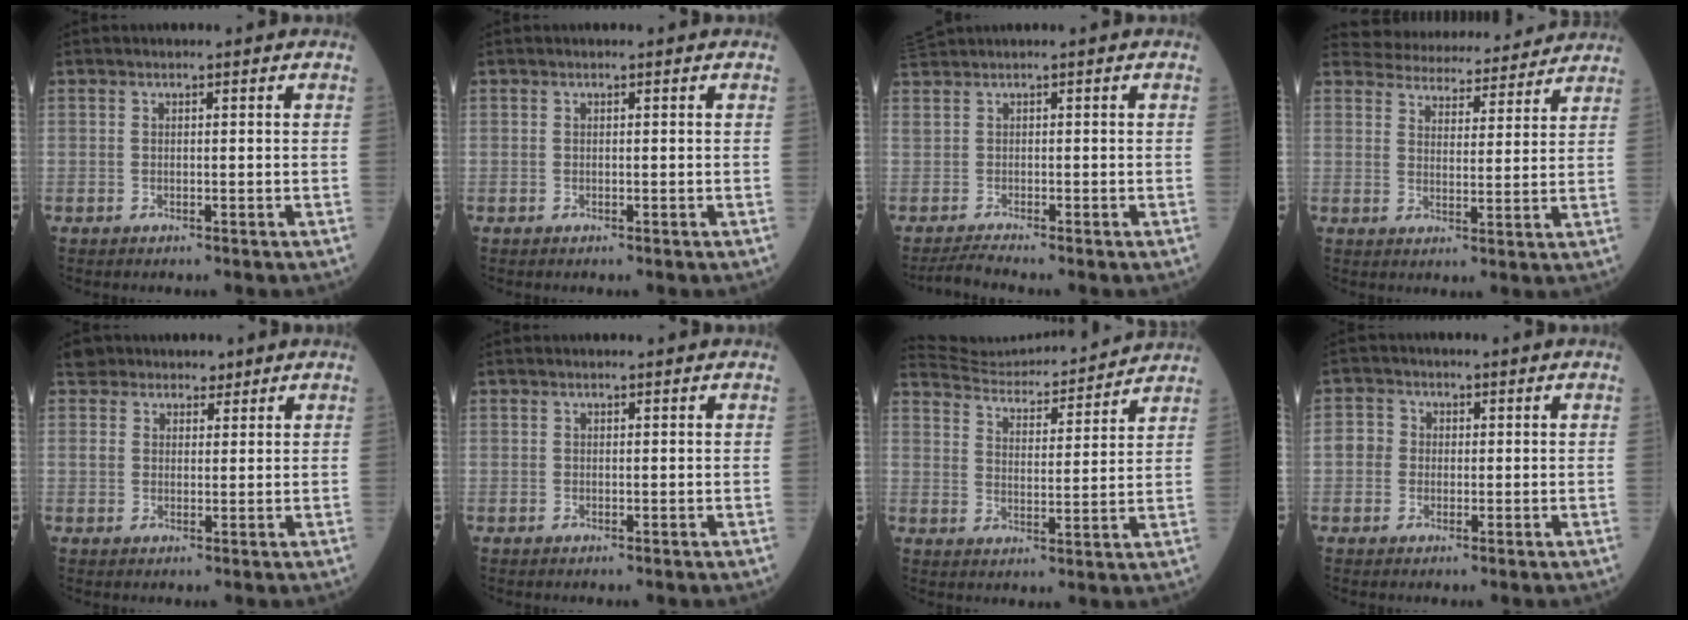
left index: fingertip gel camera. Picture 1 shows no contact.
{"total": 0.0}
{"total": 0.8, "force": [-0.4, 0.2, 0.7], "torque": [-0.036, 0.007, -0.007]}
{"total": 15.3, "force": [14.7, 3.2, 2.8], "torque": [-0.033, 0.016, 0.191]}
{"total": 4.1, "force": [3.0, 2.7, -0.4], "torque": [0.025, 0.007, 0.042]}
{"total": 0.5, "force": [0.5, 0.0, 0.1], "torque": [-0.004, 0.011, 0.010]}
{"total": 14.9, "force": [14.6, 0.7, 3.0], "torque": [-0.053, -0.003, 0.210]}
{"total": 2.9, "force": [-0.2, 2.8, 0.6], "torque": [-0.008, 0.009, -0.007]}